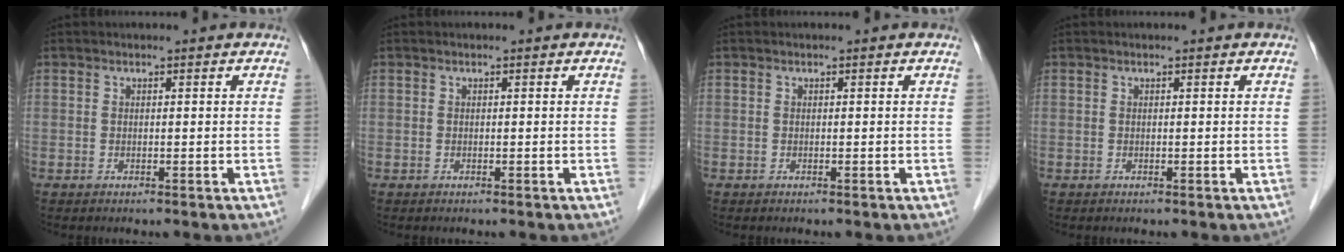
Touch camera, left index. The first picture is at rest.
{"total": 0.0}
{"total": 0.0}
{"total": 0.0}